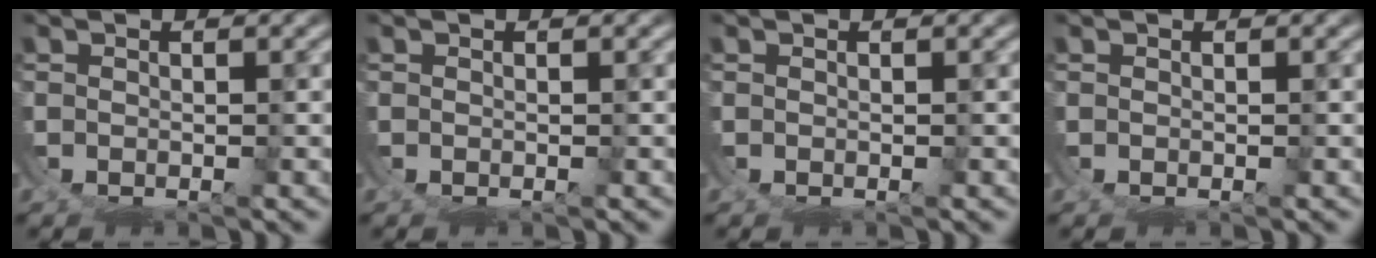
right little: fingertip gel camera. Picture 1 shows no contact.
{"total": 0.0}
{"total": 0.0}
{"total": 0.0}